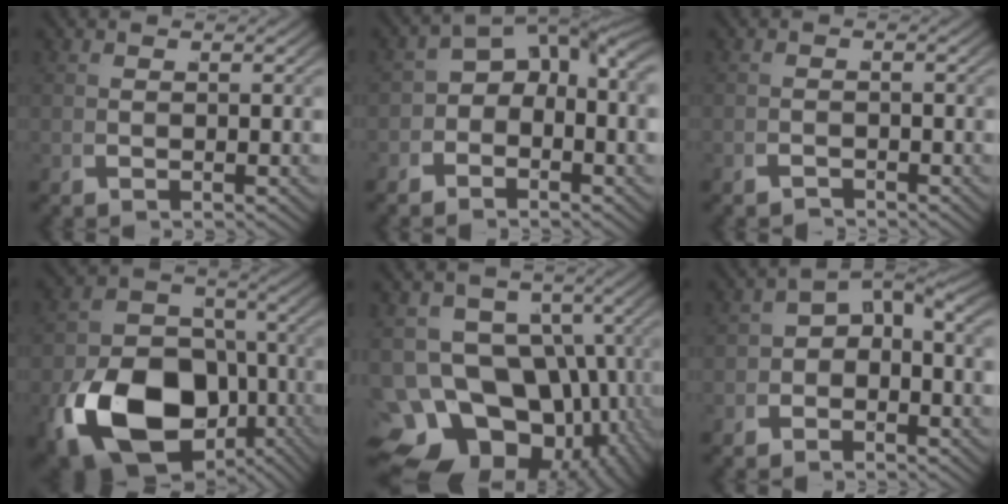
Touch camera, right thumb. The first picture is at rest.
{"total": 8.7, "force": [0.2, 6.2, 6.1], "torque": [-0.075, 0.024, -0.019]}
{"total": 1.5, "force": [-1.4, -0.3, -0.5], "torque": [0.018, 0.000, -0.029]}
{"total": 15.2, "force": [-5.0, 9.5, 10.8], "torque": [-0.198, -0.050, -0.064]}
{"total": 18.8, "force": [-6.1, 14.4, 10.5], "torque": [-0.213, -0.097, -0.080]}
{"total": 4.8, "force": [-0.8, 3.6, 3.0], "torque": [-0.042, 0.001, -0.020]}